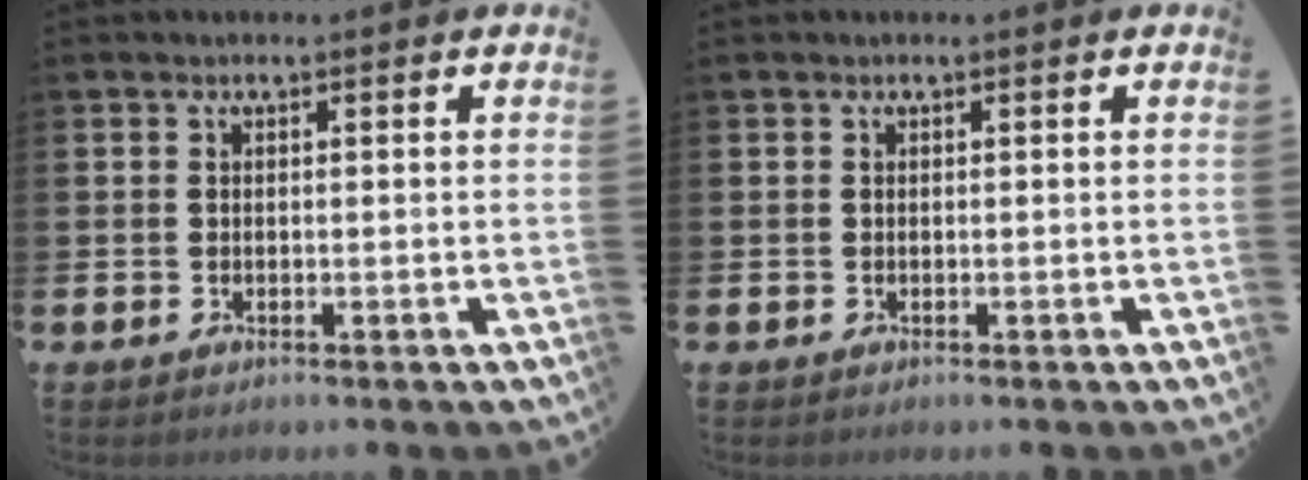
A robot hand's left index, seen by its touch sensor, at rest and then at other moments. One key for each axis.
{"total": 0.0}